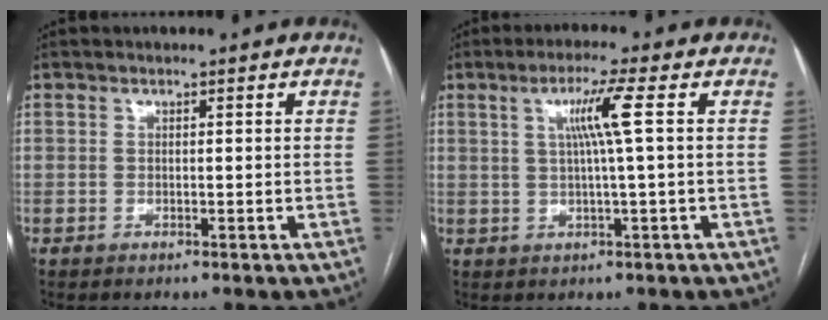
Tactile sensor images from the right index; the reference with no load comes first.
{"total": 5.6, "force": [1.2, -1.0, 5.4], "torque": [-0.099, 0.007, 0.025]}